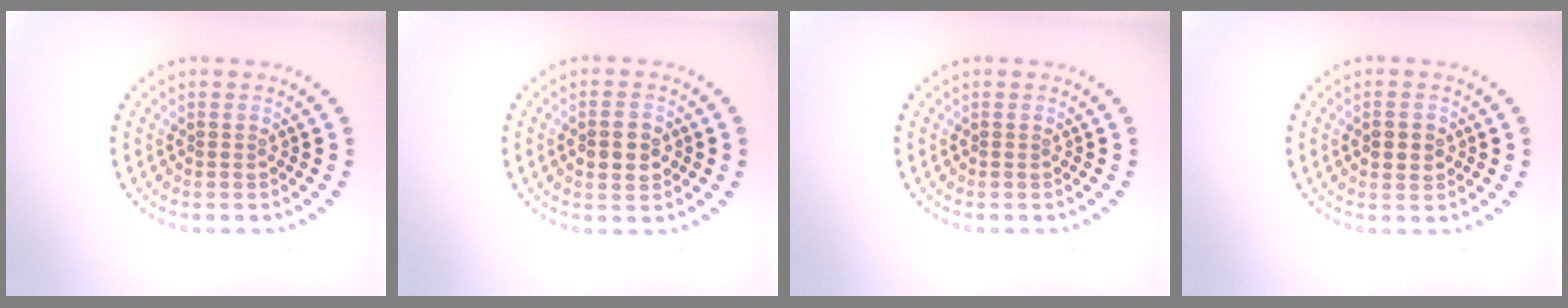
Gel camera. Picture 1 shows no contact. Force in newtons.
{"total": 2.9, "press": 2.9, "slide": 0.1}
{"total": 0.0}
{"total": 2.0, "press": 1.9, "slide": 0.2}